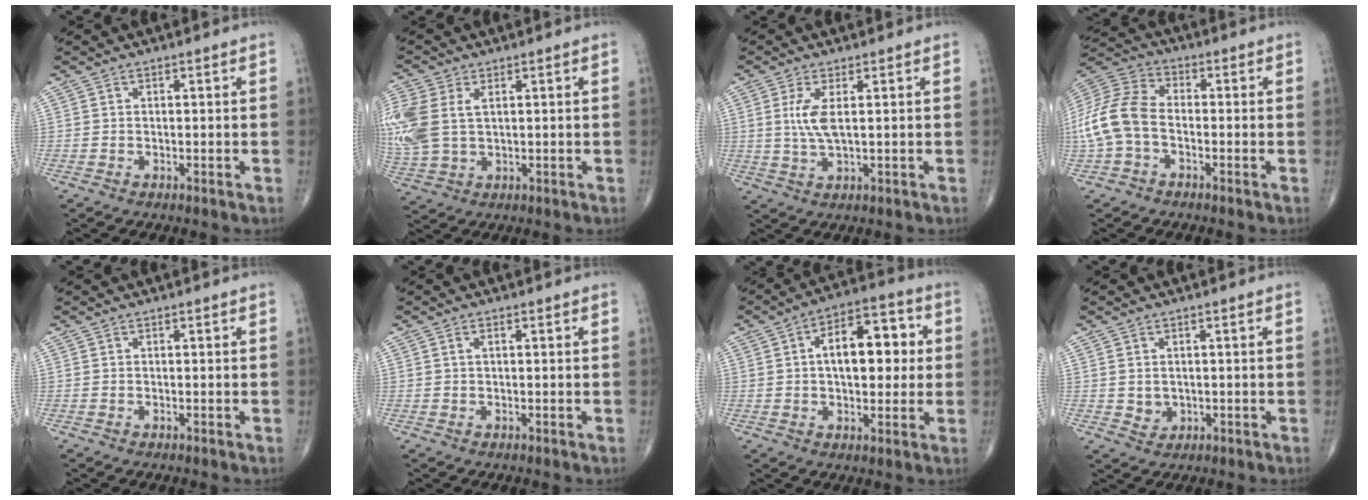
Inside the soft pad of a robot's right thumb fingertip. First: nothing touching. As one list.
[{"total": 12.7, "force": [2.5, 8.1, 9.4], "torque": [-0.260, 0.005, 0.057]}, {"total": 4.7, "force": [1.0, 1.3, 4.5], "torque": [-0.109, -0.009, 0.023]}, {"total": 12.7, "force": [-2.4, 8.2, 9.4], "torque": [-0.203, 0.033, -0.055]}, {"total": 0.0}, {"total": 1.0, "force": [0.3, 0.4, 0.9], "torque": [-0.020, 0.006, 0.006]}, {"total": 13.7, "force": [1.9, 7.3, 11.4], "torque": [-0.141, 0.021, 0.024]}, {"total": 2.3, "force": [0.0, 2.0, 1.1], "torque": [-0.010, -0.003, 0.009]}]